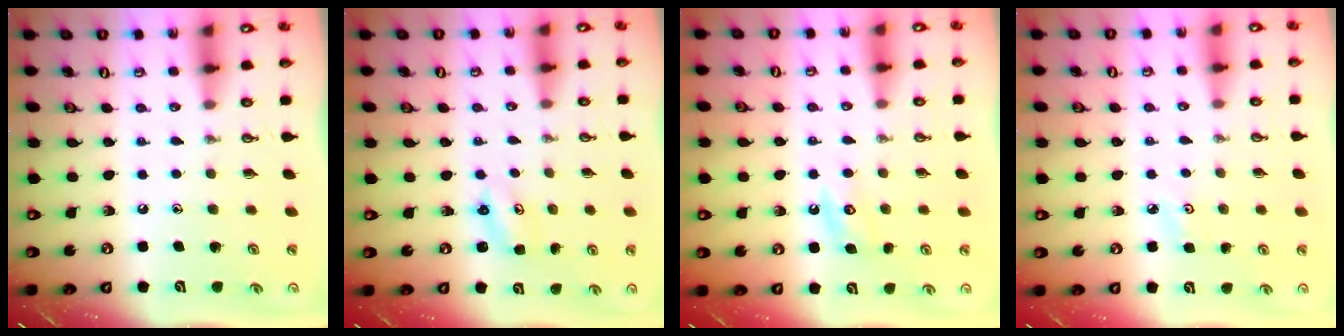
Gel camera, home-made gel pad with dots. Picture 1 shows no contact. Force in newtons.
{"total": 2.8, "press": 2.8, "slide": 0.3}
{"total": 4.8, "press": 4.8, "slide": 0.4}
{"total": 3.3, "press": 3.2, "slide": 0.5}